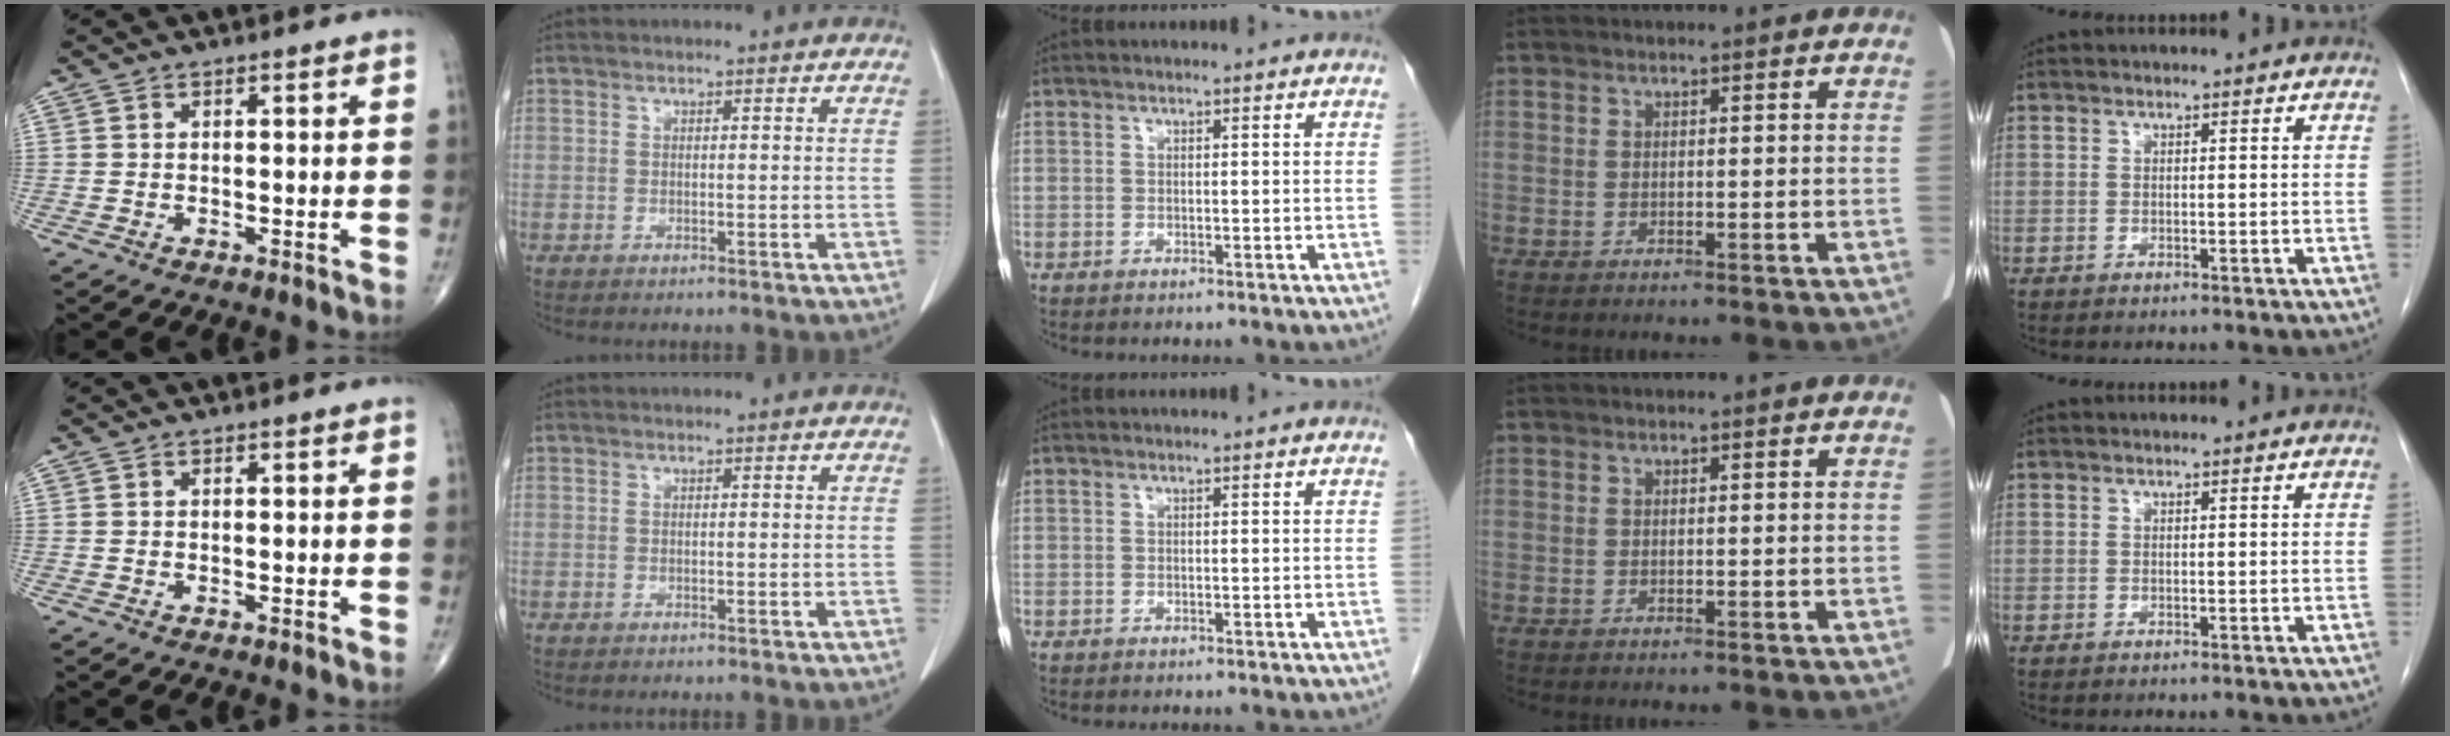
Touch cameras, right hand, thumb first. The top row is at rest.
{}